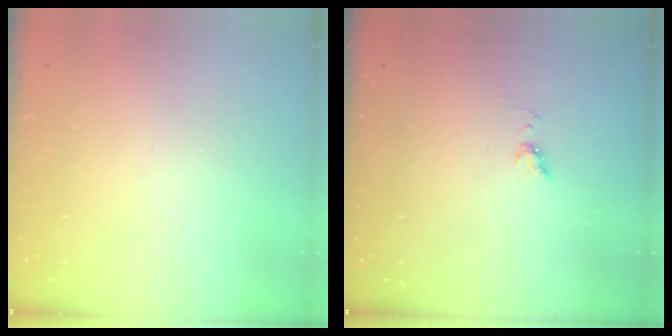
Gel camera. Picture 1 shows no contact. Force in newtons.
{"total": 4.0, "press": 3.9, "slide": 0.5}